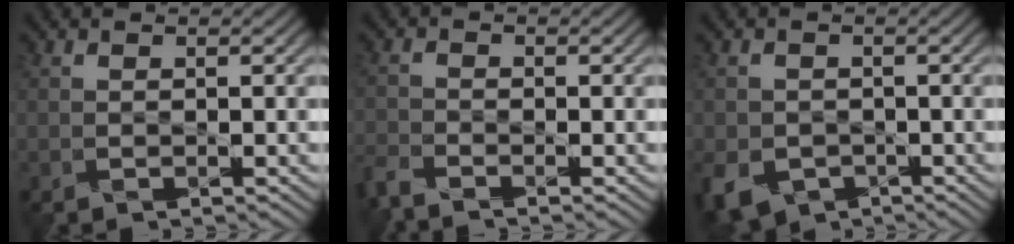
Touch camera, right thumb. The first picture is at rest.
{"total": 3.4, "force": [-3.0, 0.7, 1.5], "torque": [-0.040, -0.014, -0.072]}
{"total": 5.9, "force": [-2.8, 4.6, 2.4], "torque": [-0.061, -0.023, -0.047]}